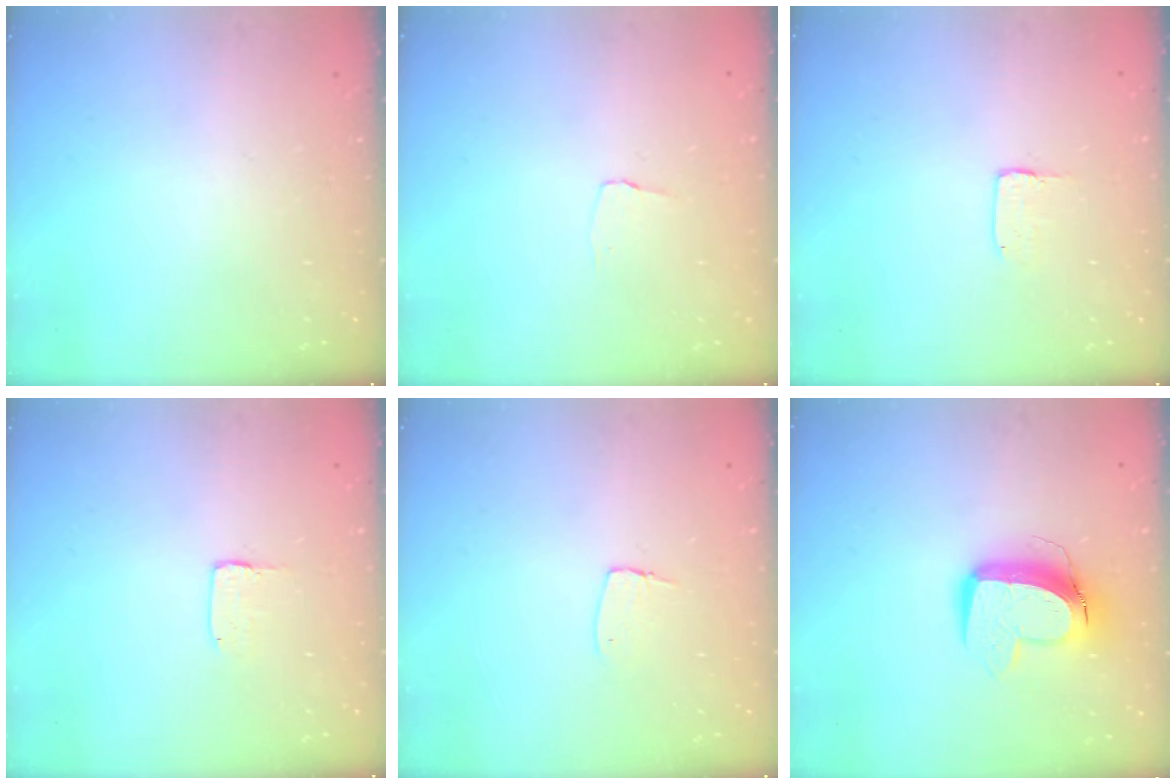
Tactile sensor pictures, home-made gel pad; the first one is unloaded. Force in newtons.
{"total": 2.9, "press": 2.8, "slide": 0.3}
{"total": 2.0, "press": 2.0, "slide": 0.0}
{"total": 2.0, "press": 2.0, "slide": 0.0}
{"total": 5.6, "press": 5.5, "slide": 0.4}
{"total": 11.5, "press": 11.4, "slide": 1.2}